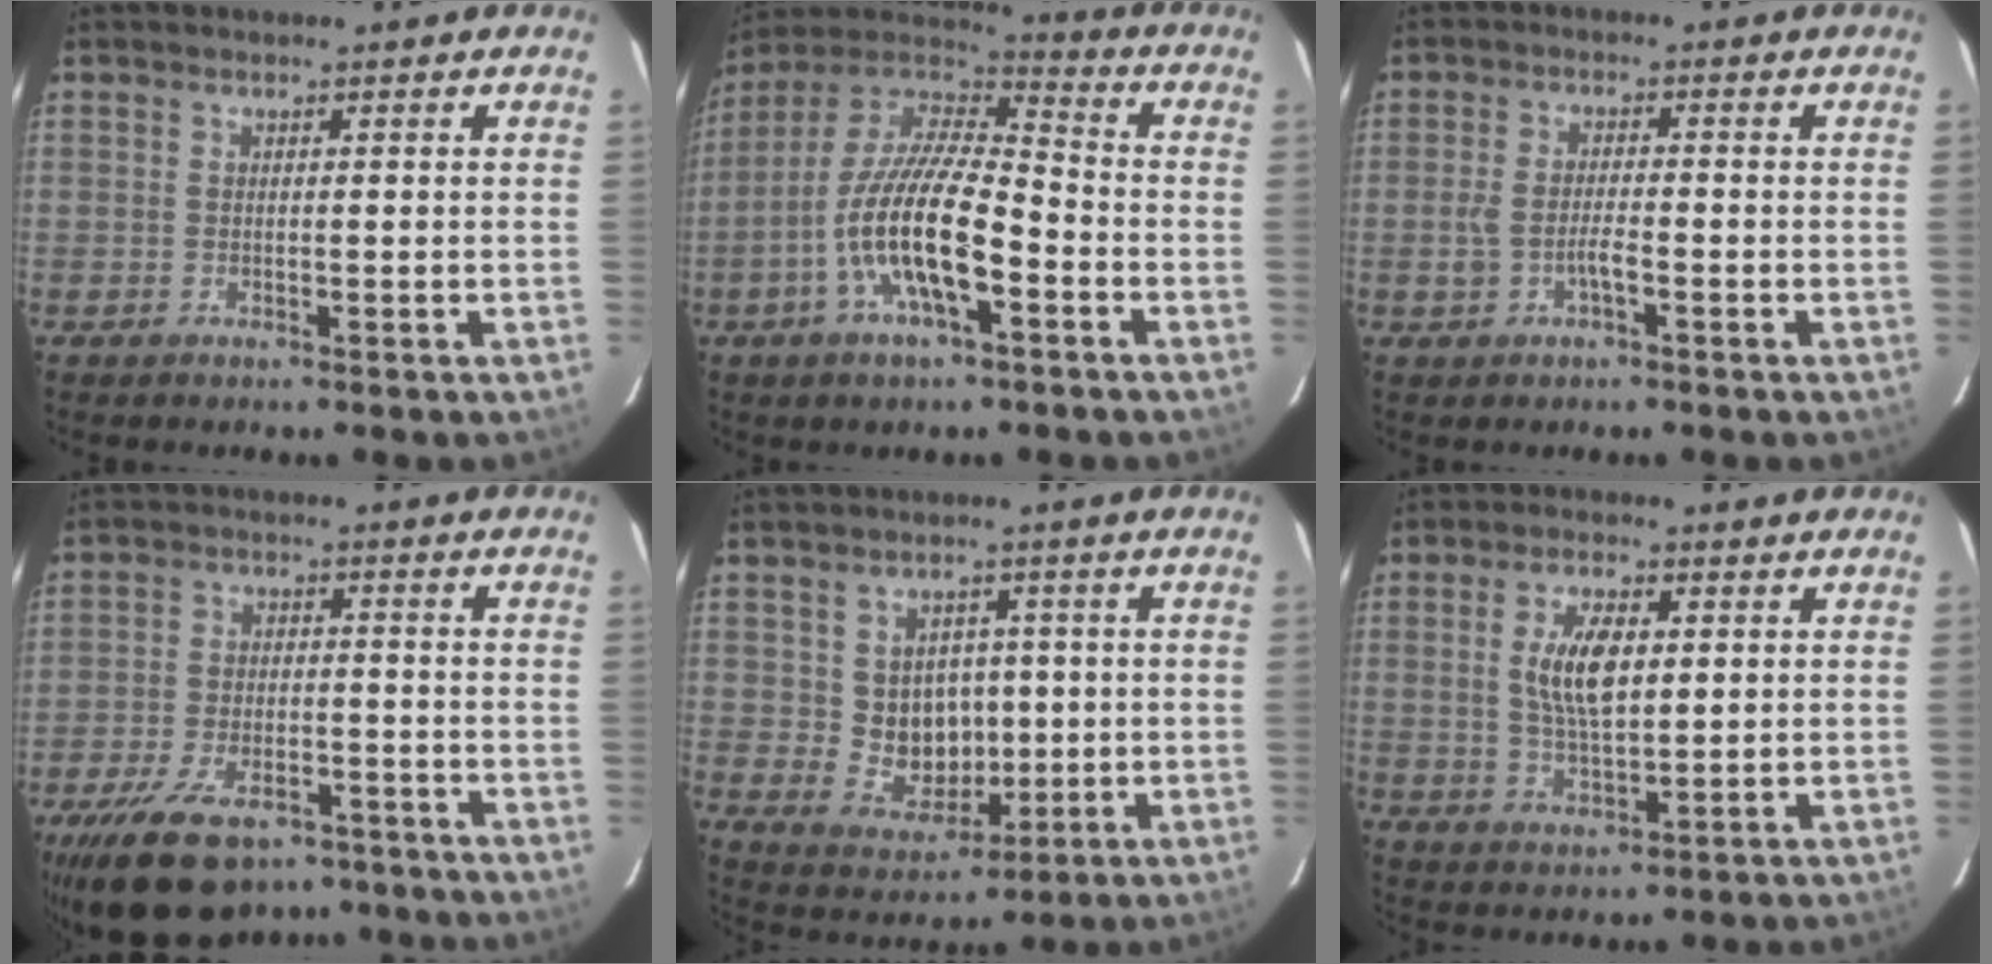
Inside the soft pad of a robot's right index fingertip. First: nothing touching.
{"total": 16.4, "force": [-6.1, 5.1, 14.3], "torque": [-0.283, -0.007, -0.118]}
{"total": 4.1, "force": [-1.7, 1.8, 3.3], "torque": [-0.075, 0.002, -0.030]}
{"total": 17.2, "force": [-11.9, 8.5, 9.2], "torque": [-0.200, -0.014, -0.187]}
{"total": 8.3, "force": [0.3, 7.5, 3.6], "torque": [-0.076, 0.005, 0.024]}
{"total": 8.3, "force": [1.7, 3.8, 7.2], "torque": [-0.136, 0.003, 0.035]}